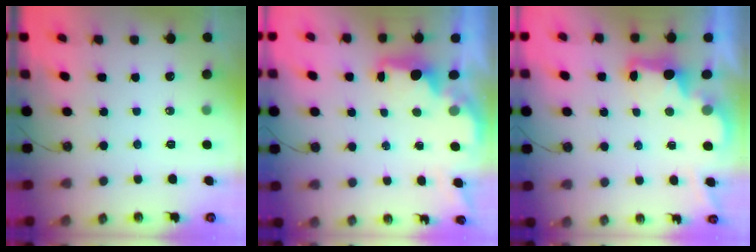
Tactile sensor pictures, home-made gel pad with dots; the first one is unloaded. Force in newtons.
{"total": 2.0, "press": 1.9, "slide": 0.7}
{"total": 2.9, "press": 2.8, "slide": 0.6}